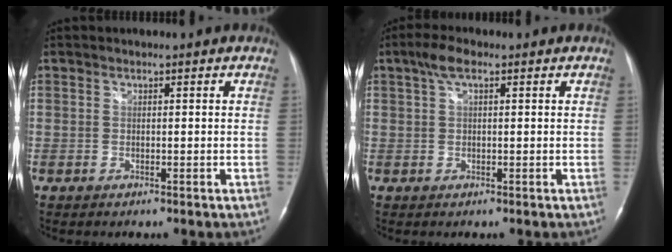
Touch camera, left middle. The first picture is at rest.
{"total": 3.1, "force": [1.7, 1.0, 2.5], "torque": [-0.055, 0.016, 0.033]}